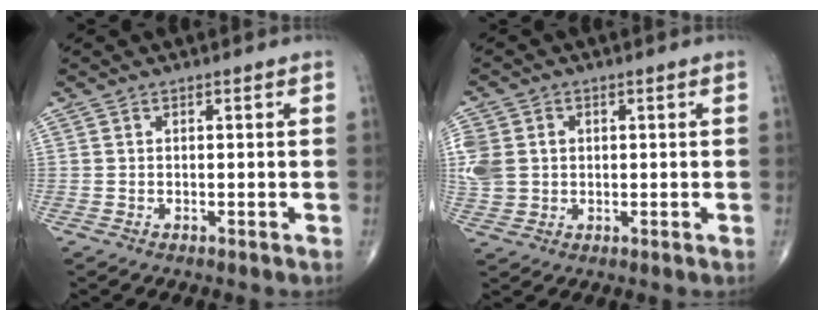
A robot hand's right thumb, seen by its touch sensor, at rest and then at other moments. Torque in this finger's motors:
{"motor_torque": [0.10, 0.03, 0.48, 0.22, 0.04]}